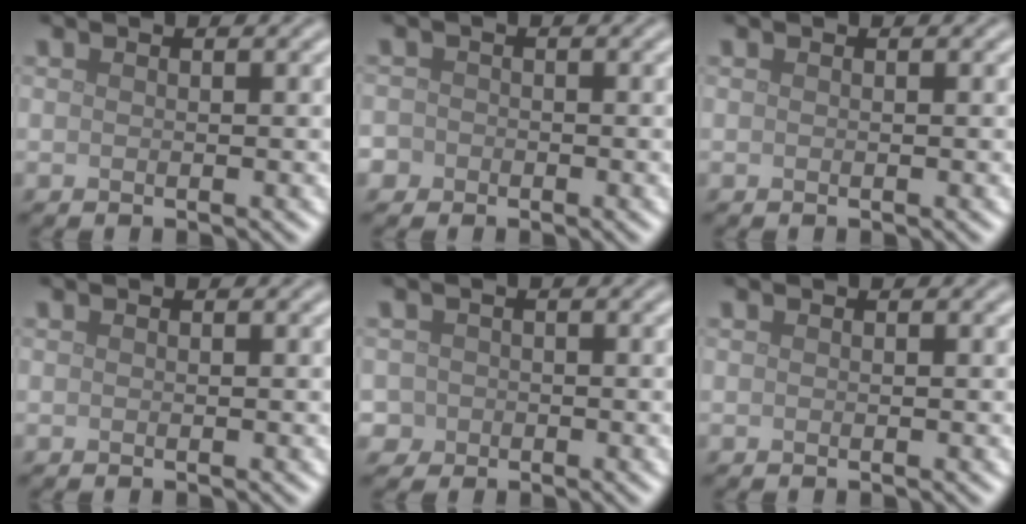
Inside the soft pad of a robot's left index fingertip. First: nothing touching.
{"total": 1.8, "force": [-0.8, 1.6, 0.3], "torque": [0.005, 0.007, -0.023]}
{"total": 0.0}
{"total": 0.0}
{"total": 1.7, "force": [-0.4, 1.7, 0.1], "torque": [0.009, 0.005, -0.010]}
{"total": 0.0}